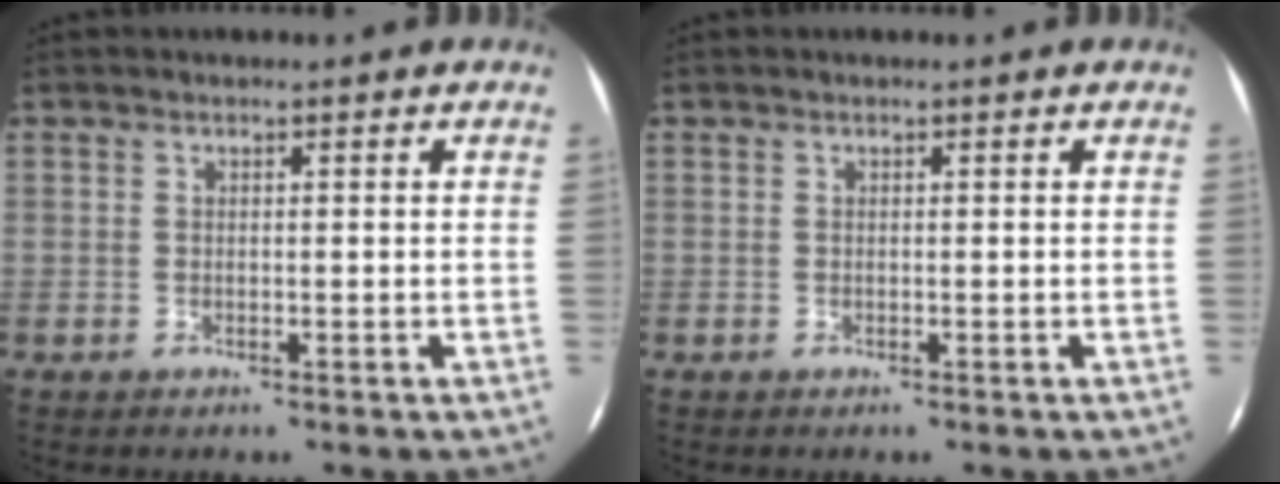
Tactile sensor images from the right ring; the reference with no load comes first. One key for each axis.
{"total": 0.0}